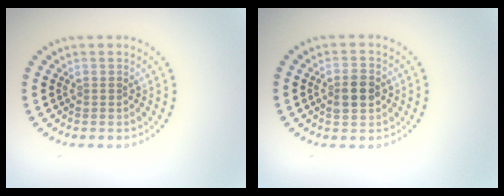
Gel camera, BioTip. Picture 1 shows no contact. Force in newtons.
{"total": 2.9, "press": 2.9, "slide": 0.1}